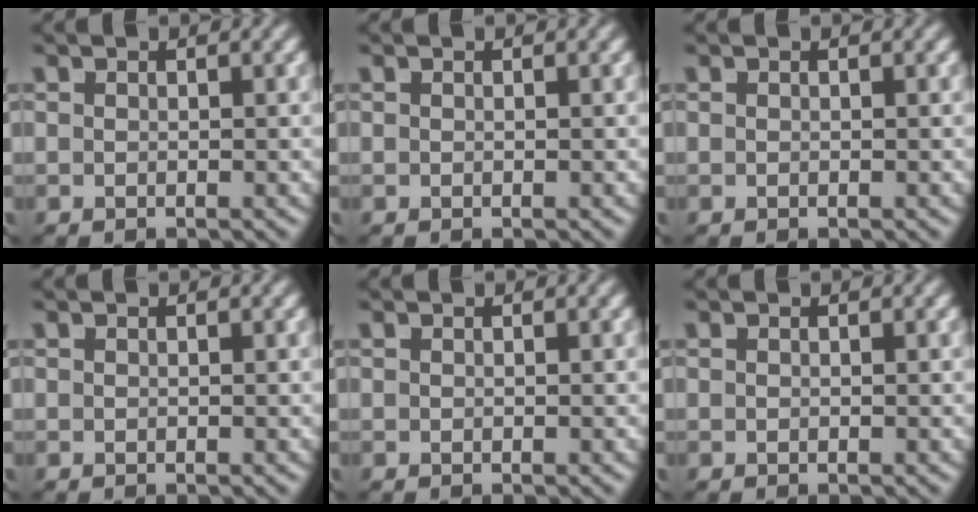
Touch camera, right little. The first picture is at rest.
{"total": 0.0}
{"total": 0.0}
{"total": 0.0}
{"total": 0.0}
{"total": 0.0}